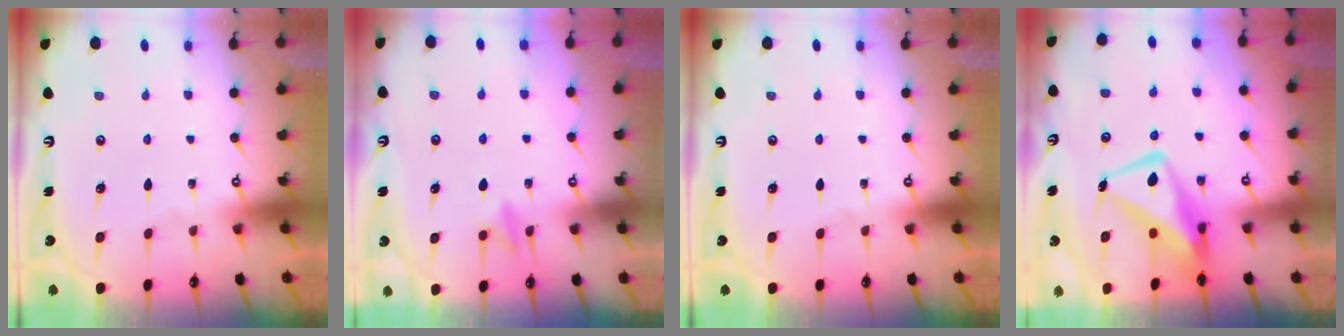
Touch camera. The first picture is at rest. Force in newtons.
{"total": 4.5, "press": 4.5, "slide": 0.5}
{"total": 0.0}
{"total": 11.5, "press": 11.4, "slide": 1.0}